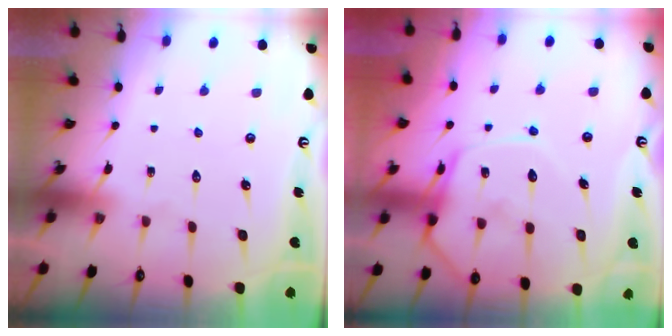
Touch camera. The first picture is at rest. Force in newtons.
{"total": 13.2, "press": 13.1, "slide": 1.2}